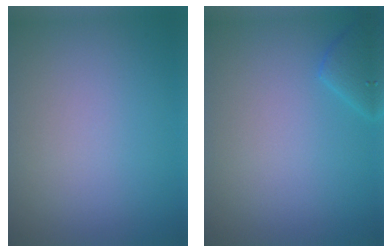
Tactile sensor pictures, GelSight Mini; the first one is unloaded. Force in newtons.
{"total": 1.8, "press": 1.8, "slide": 0.1}